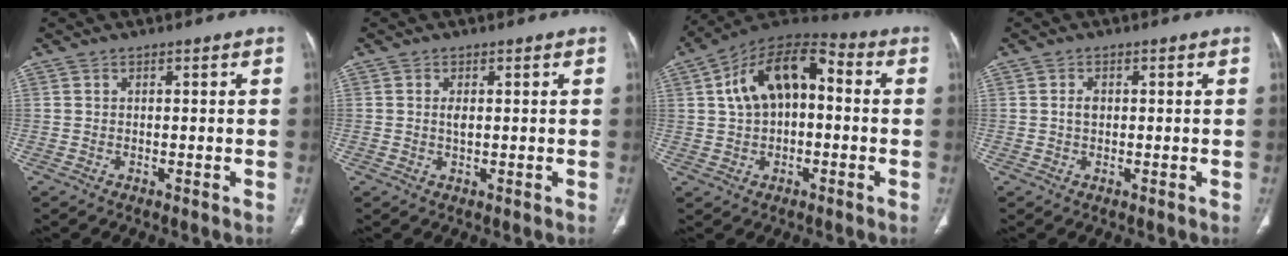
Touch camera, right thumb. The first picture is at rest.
{"total": 1.3, "force": [0.2, 0.6, 1.2], "torque": [-0.024, -0.001, 0.006]}
{"total": 15.0, "force": [2.0, 8.7, 12.0], "torque": [-0.188, 0.042, 0.021]}
{"total": 1.7, "force": [0.1, 1.1, 1.2], "torque": [-0.023, 0.003, 0.002]}